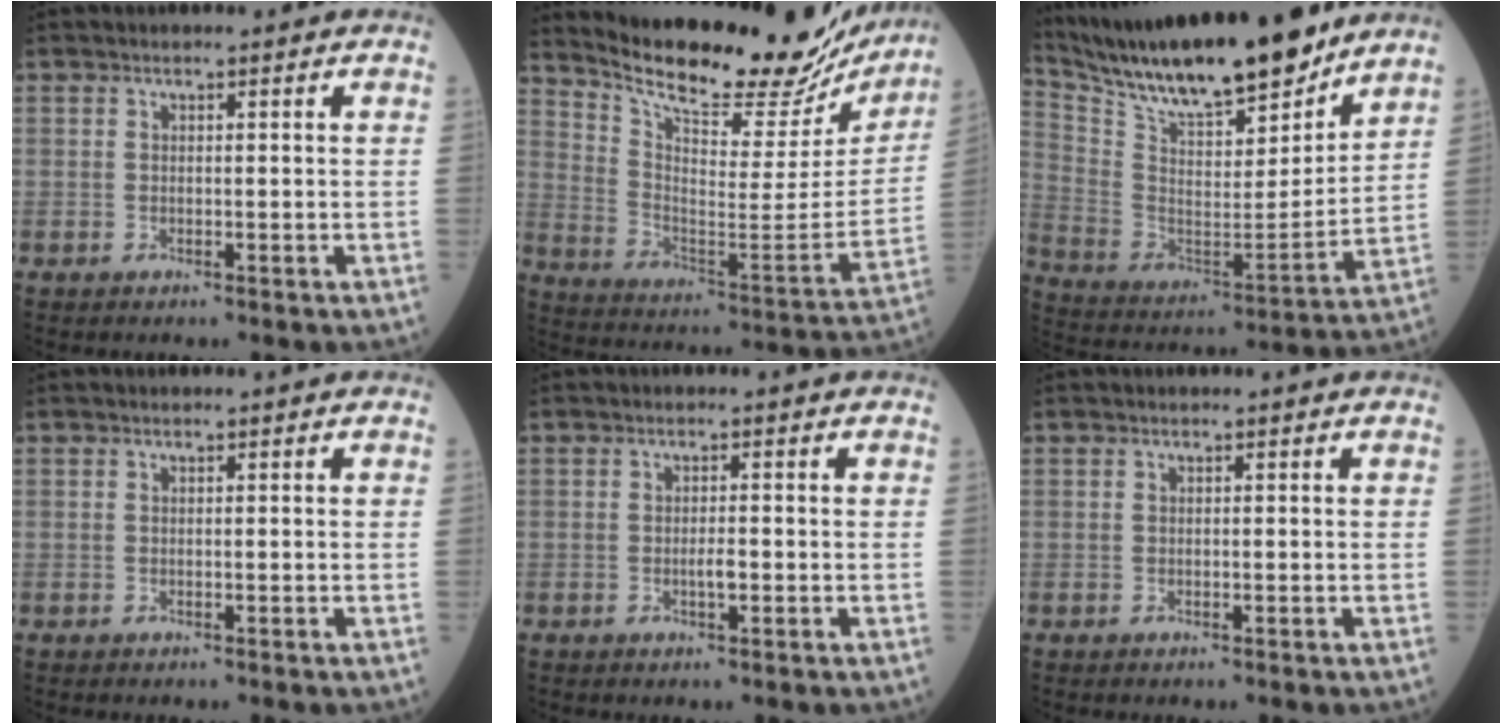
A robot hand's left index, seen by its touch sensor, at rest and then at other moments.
{"total": 24.9, "force": [22.3, 6.0, 9.4], "torque": [-0.153, -0.052, 0.309]}
{"total": 22.4, "force": [19.3, 3.6, 10.8], "torque": [-0.201, -0.012, 0.326]}
{"total": 0.0}
{"total": 1.5, "force": [-0.6, 0.3, 1.3], "torque": [-0.024, -0.003, -0.012]}
{"total": 0.0}